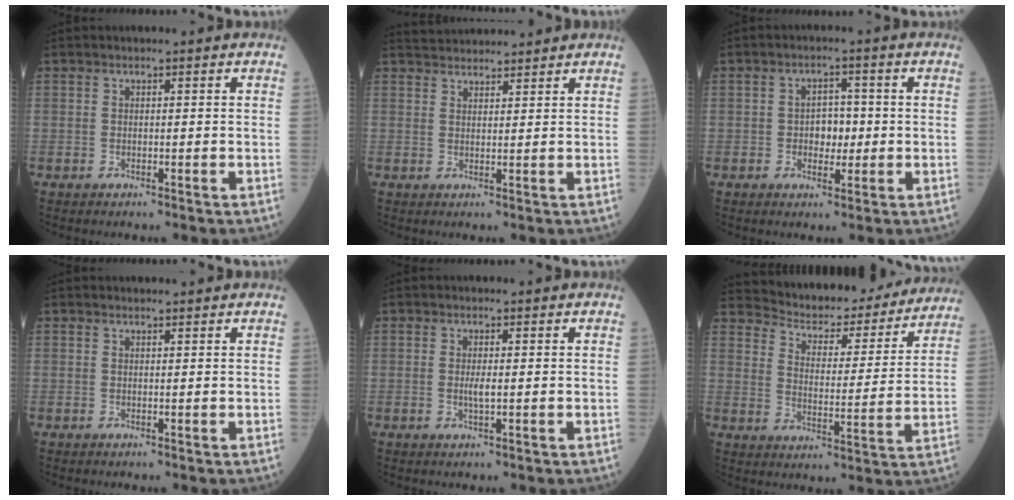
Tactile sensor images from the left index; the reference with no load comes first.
{"total": 5.5, "force": [5.3, 0.7, 0.9], "torque": [-0.018, 0.031, 0.085]}
{"total": 3.6, "force": [-0.7, 2.4, 2.7], "torque": [-0.037, 0.004, -0.011]}
{"total": 0.8, "force": [0.8, 0.0, 0.1], "torque": [-0.007, 0.003, 0.015]}
{"total": 1.4, "force": [-0.4, 0.2, 1.4], "torque": [-0.032, -0.006, -0.005]}
{"total": 20.0, "force": [18.7, 4.8, 5.2], "torque": [-0.066, -0.024, 0.242]}